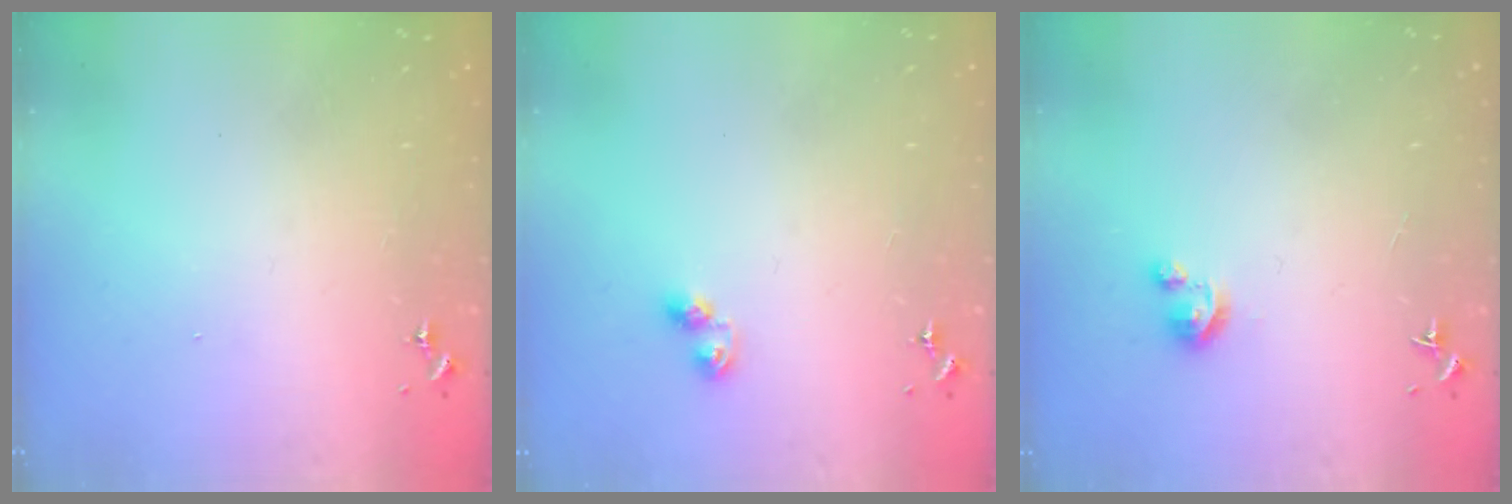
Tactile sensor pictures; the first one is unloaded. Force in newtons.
{"total": 5.8, "press": 5.8, "slide": 0.6}
{"total": 4.5, "press": 4.5, "slide": 0.4}